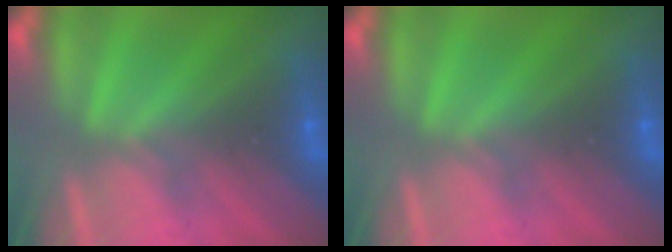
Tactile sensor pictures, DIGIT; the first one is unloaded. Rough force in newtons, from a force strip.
{"total": 0.0}